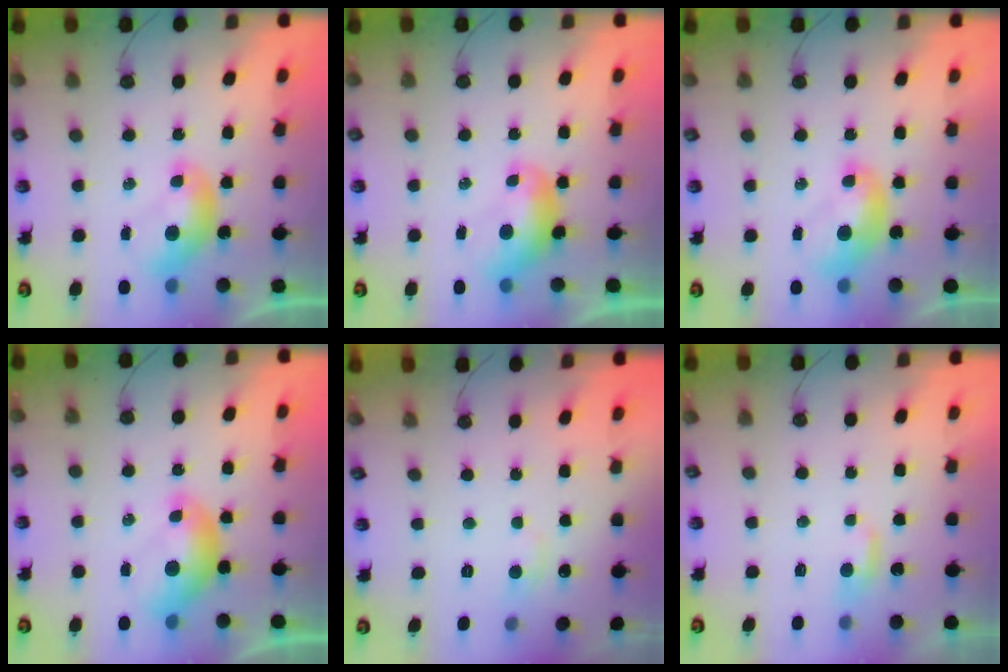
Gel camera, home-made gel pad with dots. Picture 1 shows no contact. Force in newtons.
{"total": 1.2, "press": 1.1, "slide": 0.5}
{"total": 1.3, "press": 1.3, "slide": 0.1}
{"total": 1.7, "press": 1.5, "slide": 0.6}
{"total": 1.8, "press": 1.7, "slide": 0.7}
{"total": 1.5, "press": 1.5, "slide": 0.3}